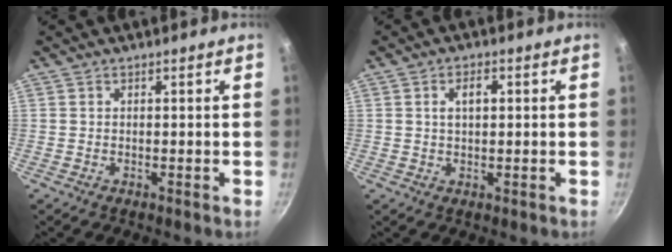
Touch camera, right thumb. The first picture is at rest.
{"total": 3.4, "force": [0.7, 1.9, 2.8], "torque": [-0.040, 0.008, 0.011]}